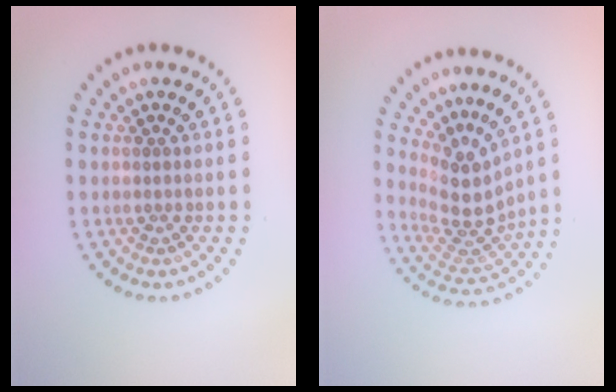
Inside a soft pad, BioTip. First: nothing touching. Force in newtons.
{"total": 4.0, "press": 2.8, "slide": 2.9}